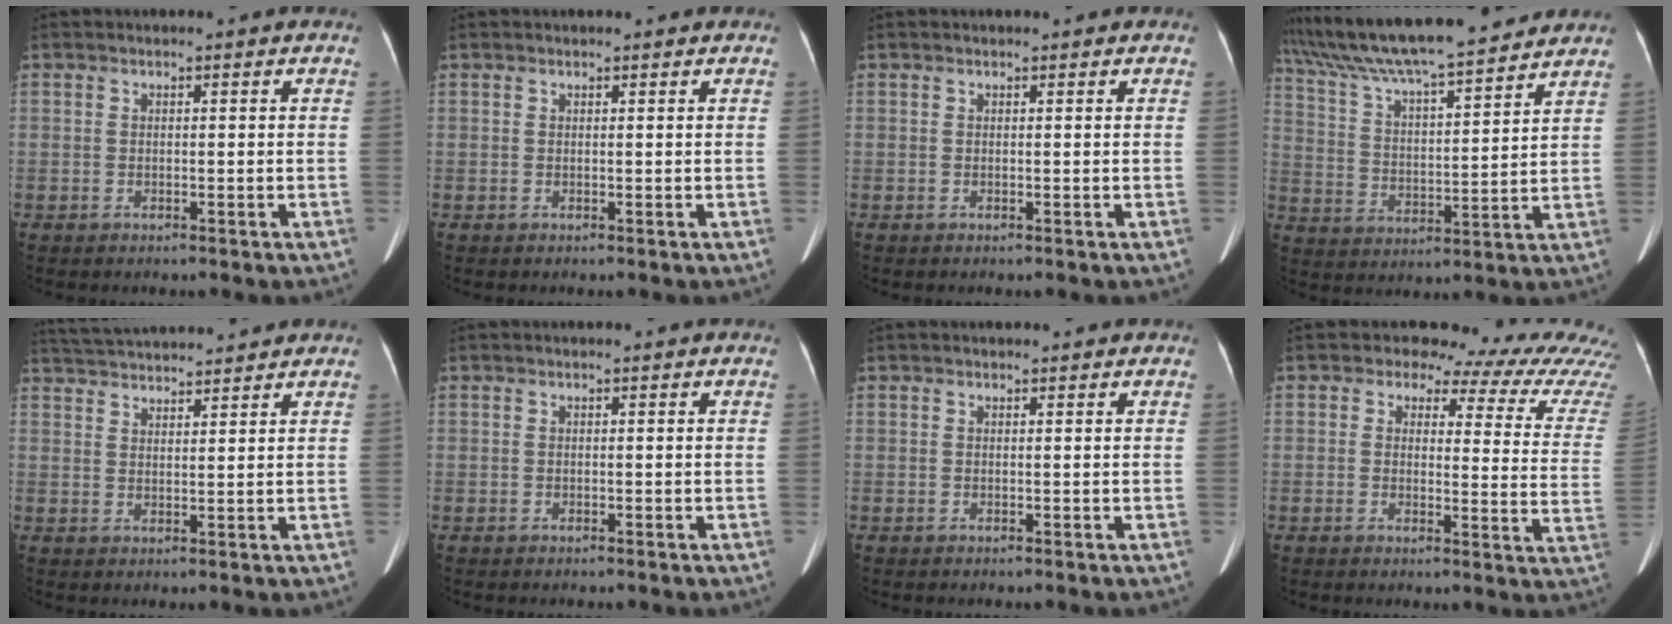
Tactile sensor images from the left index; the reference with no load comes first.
{"total": 1.4, "force": [1.3, 0.2, 0.4], "torque": [-0.010, 0.003, 0.014]}
{"total": 1.0, "force": [0.9, 0.1, 0.4], "torque": [-0.008, 0.002, 0.011]}
{"total": 20.5, "force": [18.2, 1.6, 9.3], "torque": [-0.165, 0.020, 0.291]}
{"total": 11.6, "force": [10.9, 0.7, 3.8], "torque": [-0.076, 0.027, 0.171]}
{"total": 0.0}
{"total": 1.7, "force": [1.5, 0.4, 0.6], "torque": [-0.009, 0.005, 0.015]}
{"total": 14.0, "force": [12.3, 5.6, 3.5], "torque": [0.001, -0.058, 0.097]}